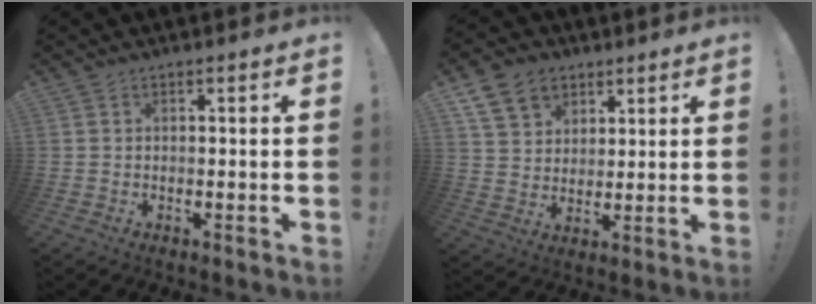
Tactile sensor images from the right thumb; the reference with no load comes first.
{"total": 11.6, "force": [6.2, 8.8, 4.4], "torque": [-0.071, -0.026, 0.124]}